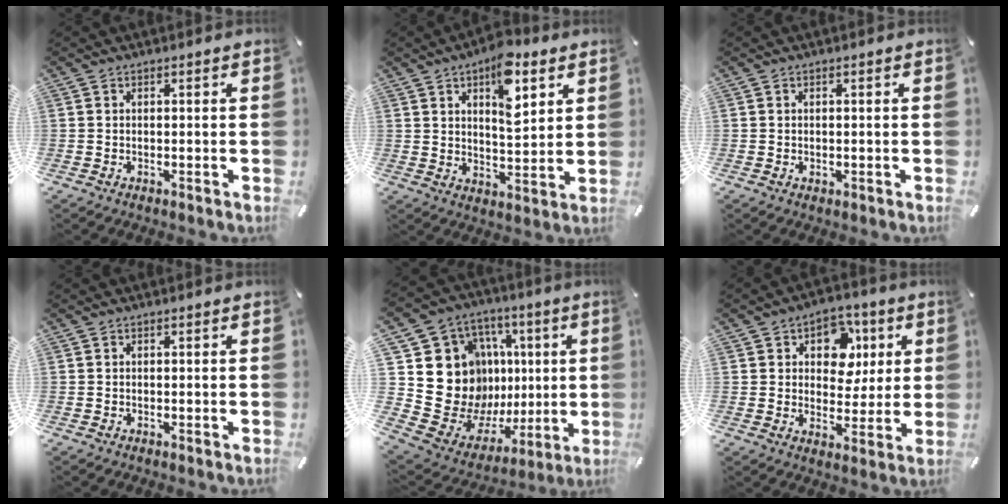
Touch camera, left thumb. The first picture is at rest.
{"total": 11.3, "force": [6.3, 5.6, 7.6], "torque": [-0.098, -0.029, 0.105]}
{"total": 0.5, "force": [0.1, 0.5, 0.1], "torque": [-0.002, 0.003, 0.002]}
{"total": 0.0}
{"total": 23.1, "force": [3.2, 19.6, 11.9], "torque": [-0.189, -0.048, 0.110]}
{"total": 10.6, "force": [3.5, 8.4, 5.3], "torque": [-0.065, -0.010, 0.059]}